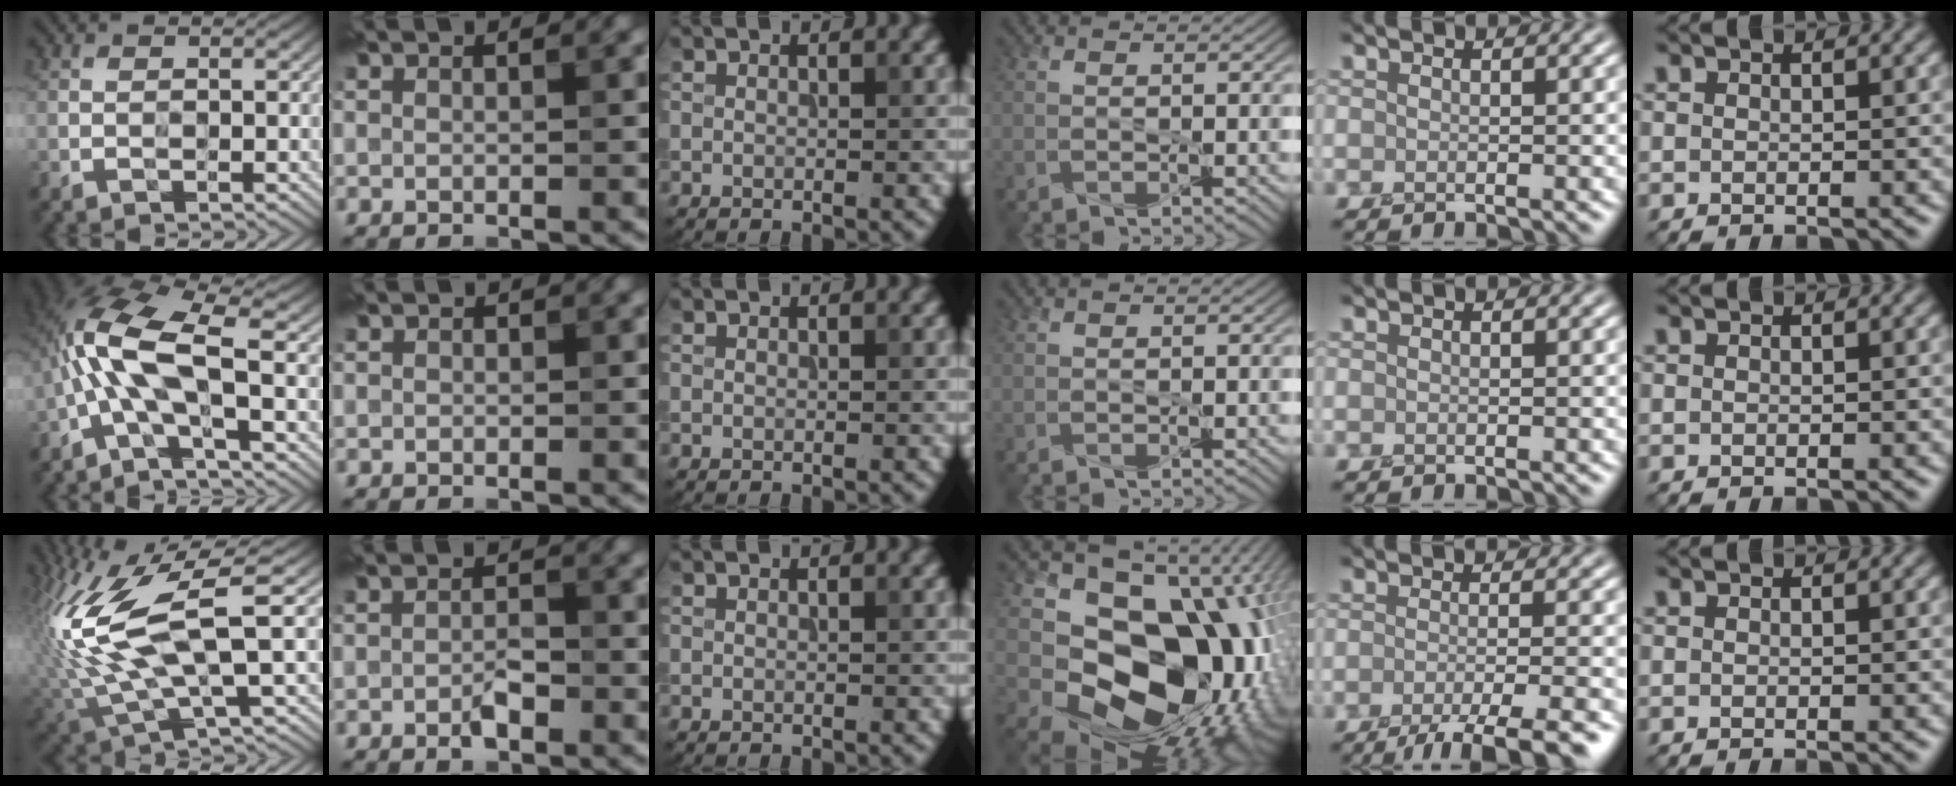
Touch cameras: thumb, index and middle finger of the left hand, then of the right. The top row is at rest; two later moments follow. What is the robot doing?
{"motion": "peel", "object": "tape"}